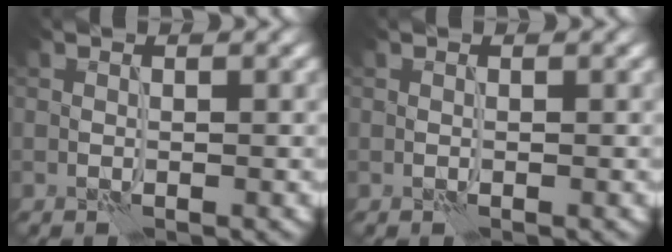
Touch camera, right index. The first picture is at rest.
{"total": 0.0}